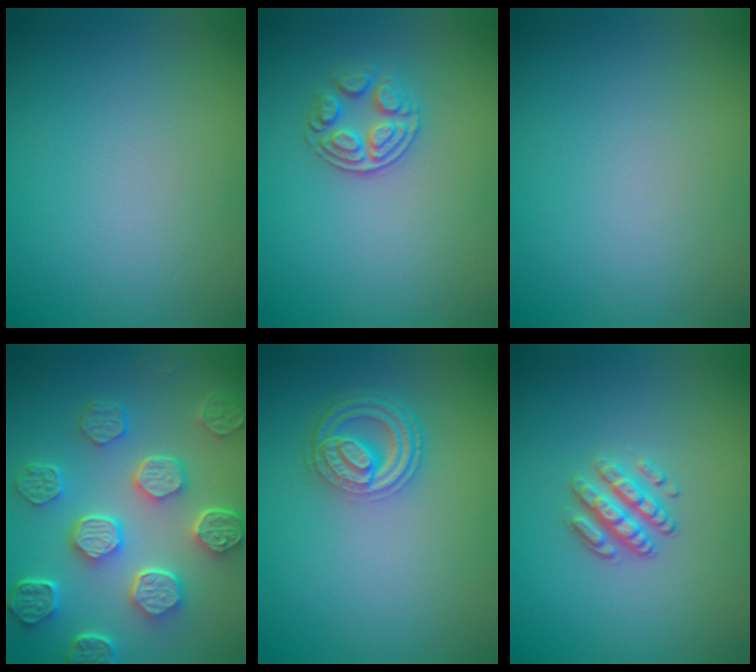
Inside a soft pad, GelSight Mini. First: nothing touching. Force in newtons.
{"total": 2.7, "press": 2.4, "slide": 1.1}
{"total": 0.0}
{"total": 7.9, "press": 6.0, "slide": 5.2}
{"total": 4.6, "press": 3.4, "slide": 3.1}
{"total": 3.0, "press": 2.6, "slide": 1.5}